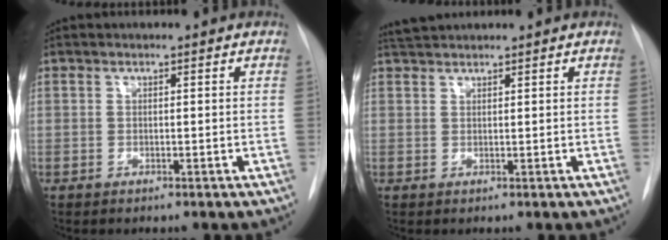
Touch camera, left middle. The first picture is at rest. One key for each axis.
{"total": 2.6, "fx": 2.6, "fy": 0.1, "fz": 0.6, "tx": -0.016, "ty": 0.020, "tz": 0.050}